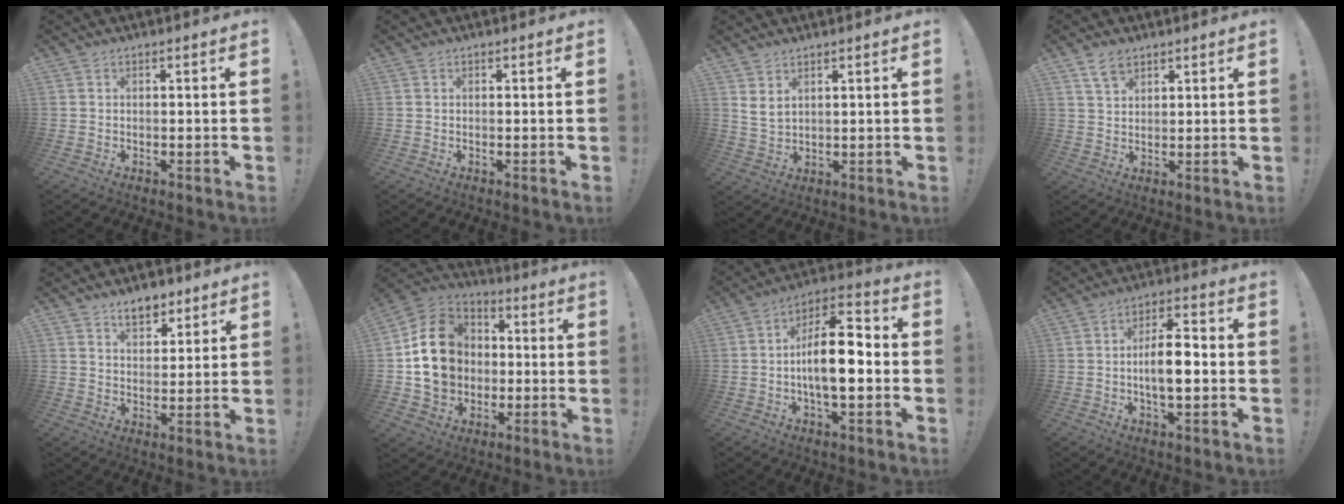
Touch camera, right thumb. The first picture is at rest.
{"total": 0.0}
{"total": 4.2, "force": [2.7, 1.8, 2.6], "torque": [-0.051, -0.012, 0.053]}
{"total": 5.1, "force": [3.6, 2.8, 2.3], "torque": [-0.041, -0.010, 0.066]}
{"total": 7.4, "force": [5.2, 4.3, 3.1], "torque": [-0.037, -0.025, 0.094]}
{"total": 18.2, "force": [0.6, 15.6, 9.5], "torque": [-0.135, 0.019, 0.023]}
{"total": 13.8, "force": [-1.9, 5.8, 12.4], "torque": [-0.209, 0.011, -0.037]}
{"total": 8.8, "force": [-1.2, 3.8, 7.9], "torque": [-0.141, 0.009, -0.026]}